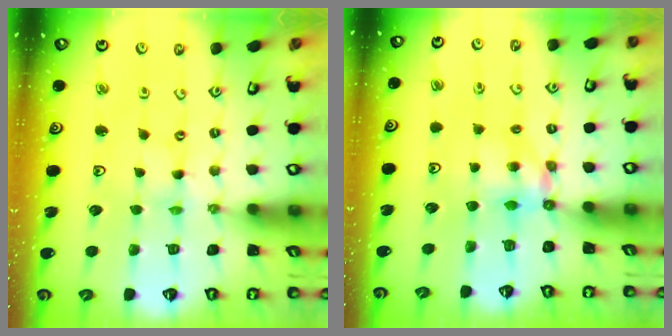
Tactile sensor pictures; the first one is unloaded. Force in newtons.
{"total": 6.5, "press": 6.5, "slide": 0.1}